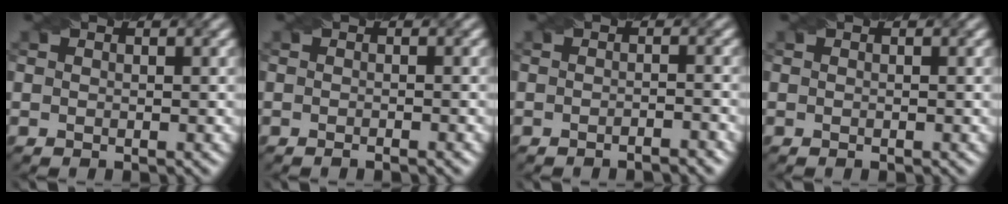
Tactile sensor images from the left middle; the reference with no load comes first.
{"total": 1.0, "force": [-0.7, 0.1, 0.7], "torque": [-0.009, -0.002, -0.013]}
{"total": 1.5, "force": [-1.2, 0.2, 0.8], "torque": [-0.008, 0.003, -0.020]}
{"total": 0.0}